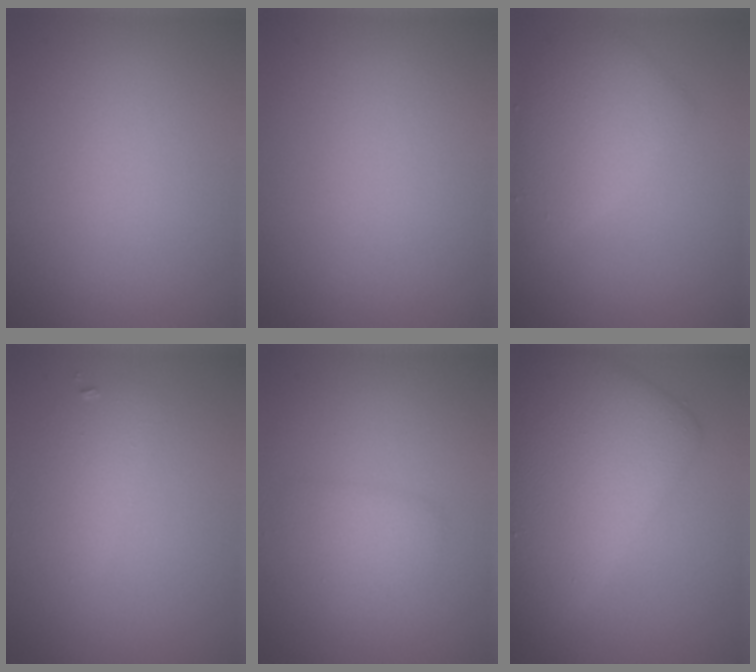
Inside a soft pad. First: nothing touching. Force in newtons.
{"total": 0.0}
{"total": 4.1, "press": 4.1, "slide": 0.1}
{"total": 2.0, "press": 2.0, "slide": 0.1}
{"total": 2.1, "press": 2.1, "slide": 0.1}
{"total": 9.4, "press": 9.4, "slide": 0.1}